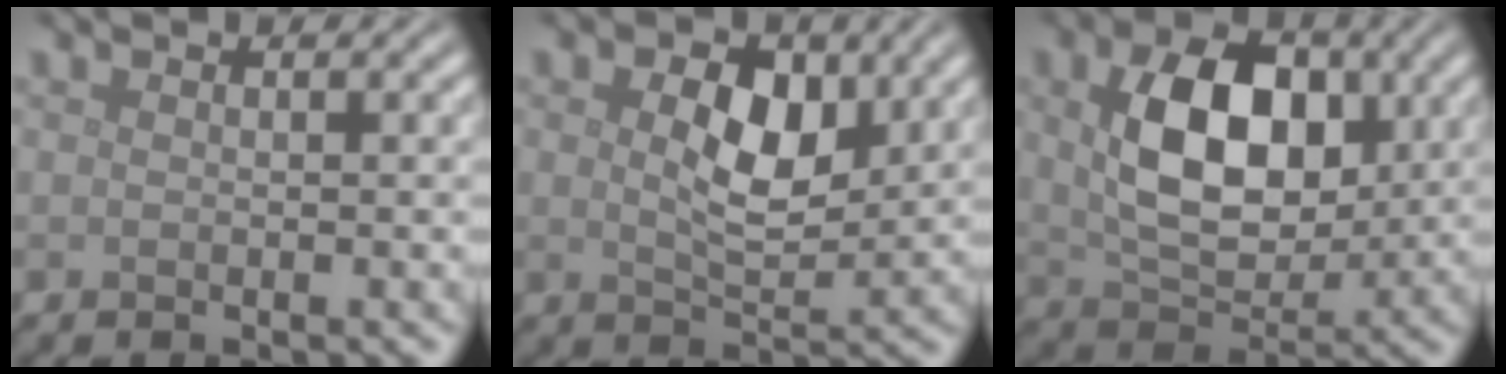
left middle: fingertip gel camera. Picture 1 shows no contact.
{"total": 5.2, "force": [1.4, 2.9, 4.0], "torque": [-0.072, -0.002, 0.023]}
{"total": 8.4, "force": [1.5, 5.2, 6.3], "torque": [-0.115, 0.000, 0.031]}